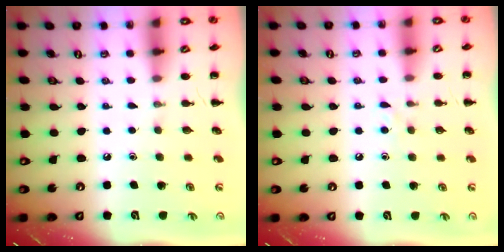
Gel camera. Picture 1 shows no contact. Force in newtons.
{"total": 4.6, "press": 4.3, "slide": 1.7}